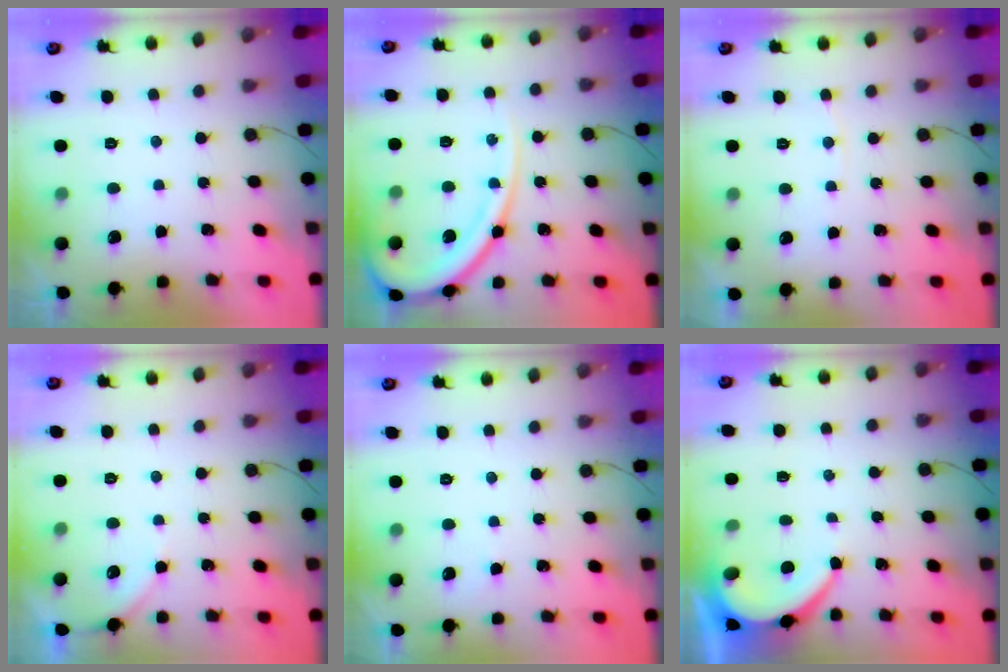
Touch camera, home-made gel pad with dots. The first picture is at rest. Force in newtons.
{"total": 14.8, "press": 14.7, "slide": 1.8}
{"total": 2.8, "press": 2.7, "slide": 0.3}
{"total": 2.9, "press": 2.9, "slide": 0.4}
{"total": 2.5, "press": 2.5, "slide": 0.3}
{"total": 5.8, "press": 5.8, "slide": 0.6}